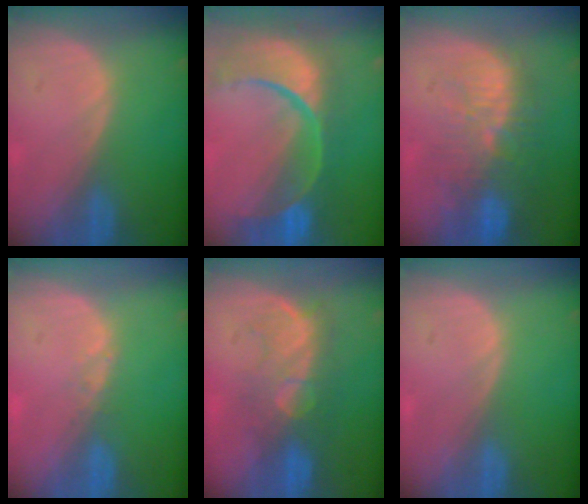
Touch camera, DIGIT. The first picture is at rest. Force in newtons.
{"total": 13.8, "press": 11.0, "slide": 8.5}
{"total": 11.3, "press": 9.9, "slide": 5.4}
{"total": 0.8, "press": 0.7, "slide": 0.1}
{"total": 8.0, "press": 7.8, "slide": 2.0}
{"total": 0.0}